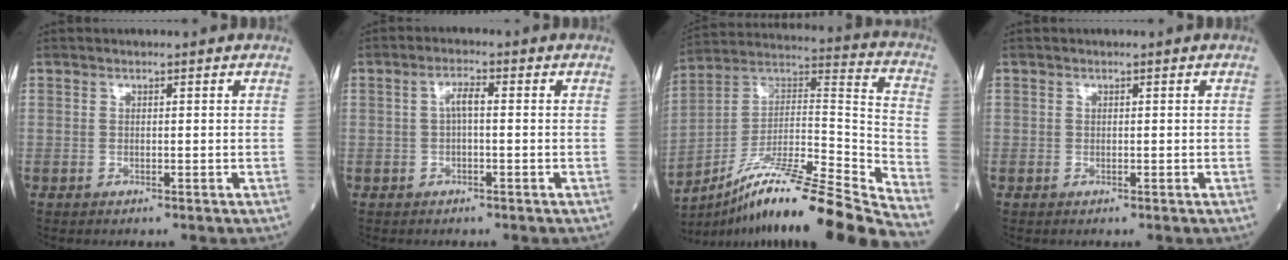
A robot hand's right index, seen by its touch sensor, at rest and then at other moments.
{"total": 2.5, "force": [0.0, 0.6, 2.4], "torque": [-0.047, 0.007, 0.001]}
{"total": 26.3, "force": [-21.0, -0.6, 15.8], "torque": [-0.214, -0.003, -0.352]}
{"total": 0.0}